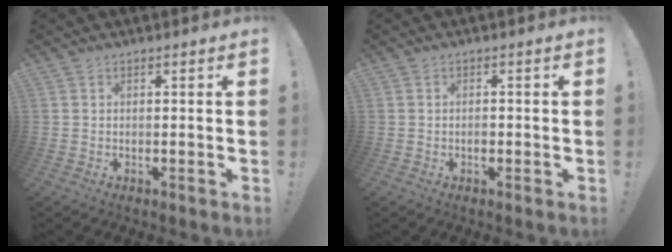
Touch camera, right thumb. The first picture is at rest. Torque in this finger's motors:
{"motor_torque": [0.59, 0.21, 0.14, -0.42, 0.00]}